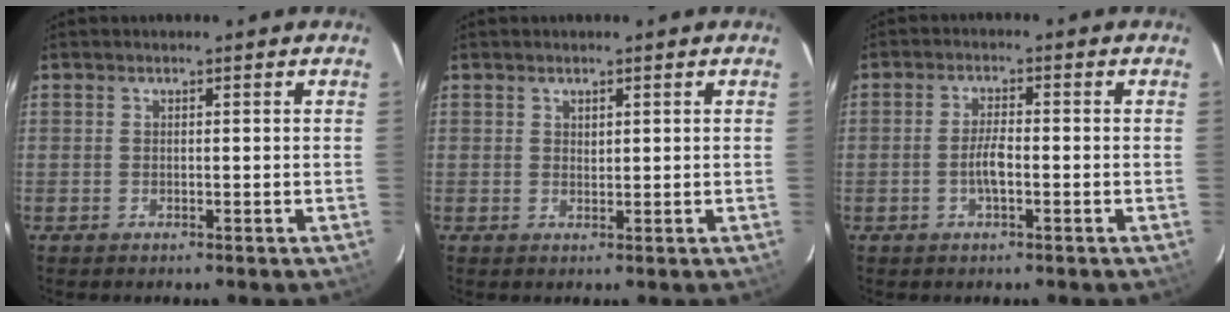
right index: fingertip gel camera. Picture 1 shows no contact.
{"total": 0.9, "force": [0.7, 0.5, 0.4], "torque": [-0.005, 0.003, 0.012]}
{"total": 3.5, "force": [-1.1, 0.9, 3.2], "torque": [-0.064, 0.004, -0.021]}